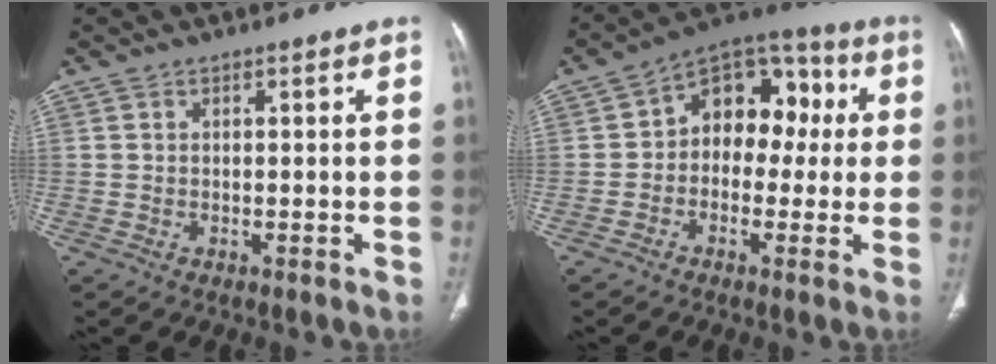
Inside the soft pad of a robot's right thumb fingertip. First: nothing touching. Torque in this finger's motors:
{"motor_torque": [-0.45, 0.80, 0.45, 0.27, 0.16]}